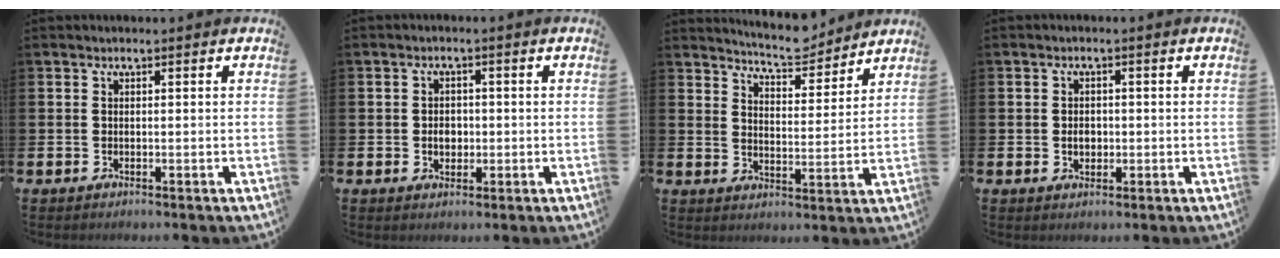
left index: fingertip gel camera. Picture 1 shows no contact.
{"total": 2.5, "force": [-0.2, 2.0, 1.5], "torque": [-0.016, 0.001, -0.011]}
{"total": 6.5, "force": [6.4, 0.7, 0.7], "torque": [-0.026, -0.041, 0.116]}
{"total": 2.1, "force": [-0.2, 1.6, 1.4], "torque": [-0.012, 0.001, -0.009]}